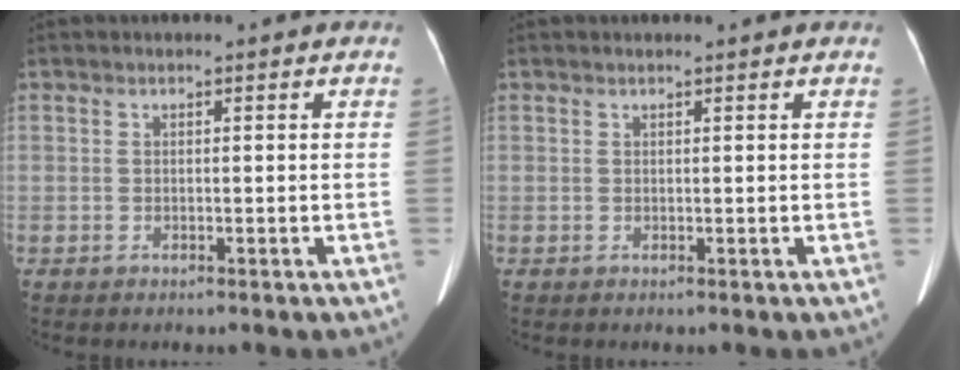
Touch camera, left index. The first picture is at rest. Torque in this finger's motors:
{"motor_torque": [-1.03, 0.67, -0.70, -0.09]}